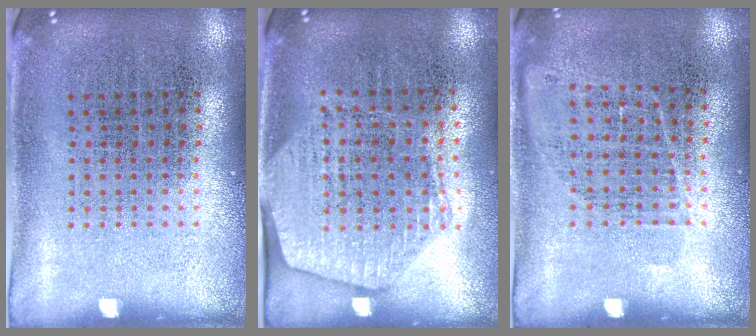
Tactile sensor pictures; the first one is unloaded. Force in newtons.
{"total": 1.7, "press": 1.5, "slide": 0.8}
{"total": 0.9, "press": 0.7, "slide": 0.5}